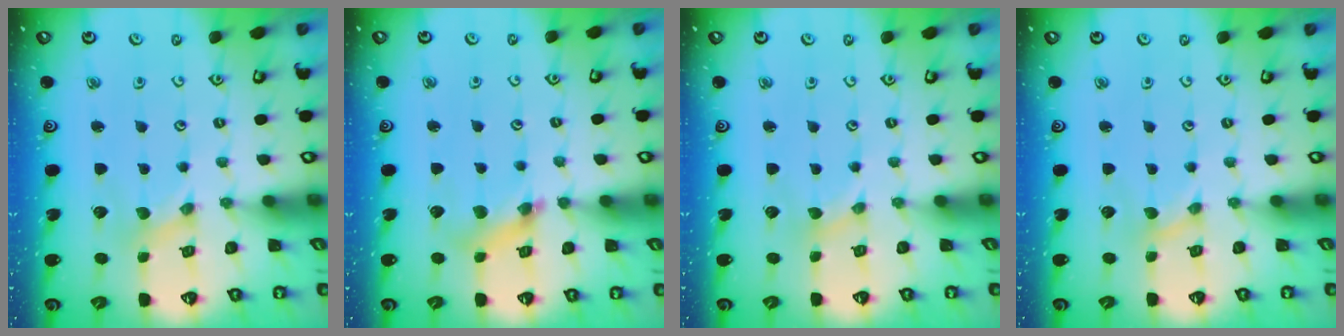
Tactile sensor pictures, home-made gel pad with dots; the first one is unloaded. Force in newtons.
{"total": 7.1, "press": 7.0, "slide": 0.8}
{"total": 0.7, "press": 0.7, "slide": 0.1}
{"total": 0.0}